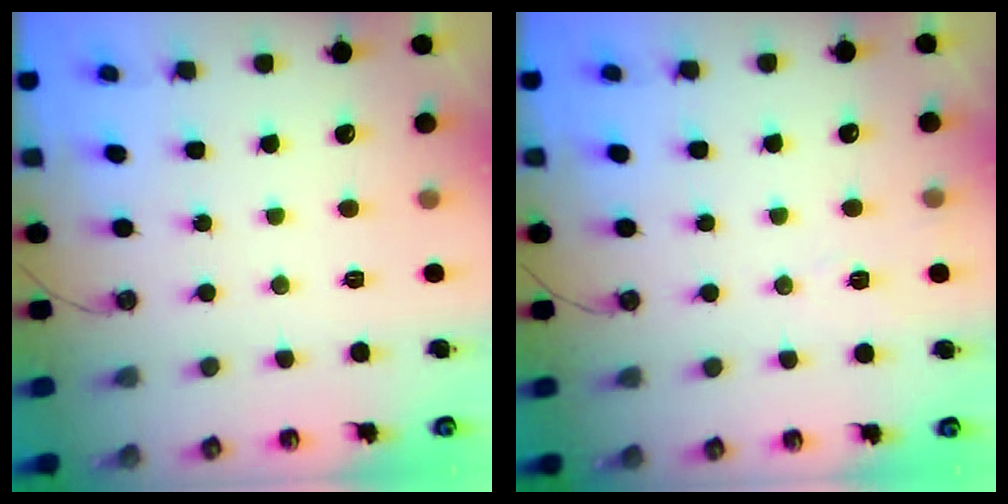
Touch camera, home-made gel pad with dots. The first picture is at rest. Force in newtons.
{"total": 6.3, "press": 4.5, "slide": 4.3}